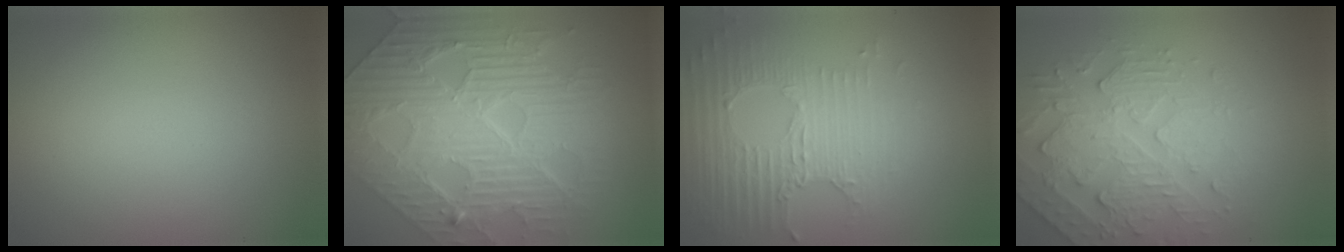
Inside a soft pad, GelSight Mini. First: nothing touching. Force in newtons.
{"total": 10.4, "press": 7.7, "slide": 6.9}
{"total": 5.3, "press": 3.3, "slide": 4.1}
{"total": 4.8, "press": 3.8, "slide": 3.0}